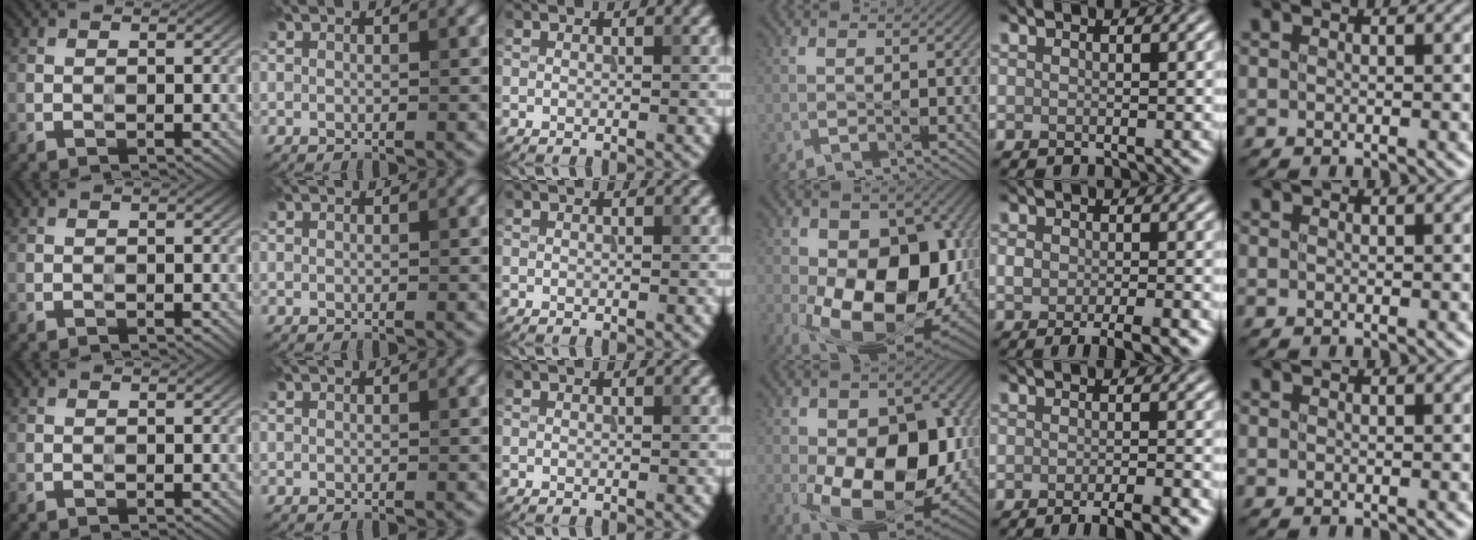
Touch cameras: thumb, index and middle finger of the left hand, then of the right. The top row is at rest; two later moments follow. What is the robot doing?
{"motion": "wipe", "object": "measuring cup"}